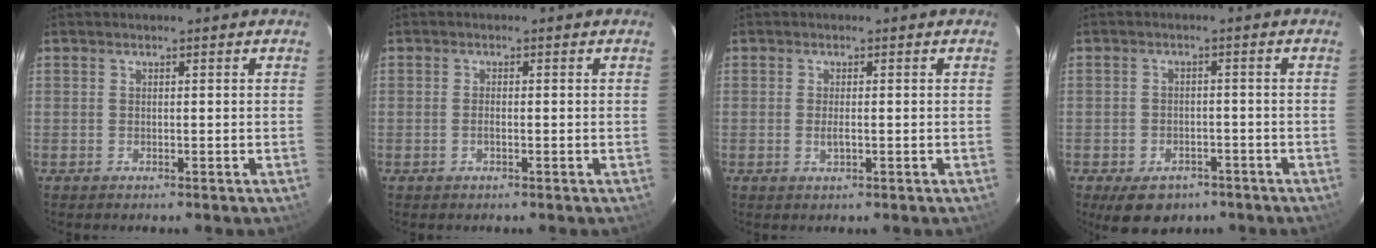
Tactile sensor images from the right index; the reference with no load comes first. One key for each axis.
{"total": 1.2, "fx": -0.4, "fy": 0.4, "fz": 1.1, "tx": -0.025, "ty": 0.001, "tz": -0.008}
{"total": 1.9, "fx": -0.4, "fy": 0.5, "fz": 1.8, "tx": -0.035, "ty": -0.002, "tz": -0.006}
{"total": 8.3, "fx": -5.4, "fy": 5.2, "fz": 3.5, "tx": -0.073, "ty": 0.000, "tz": -0.066}